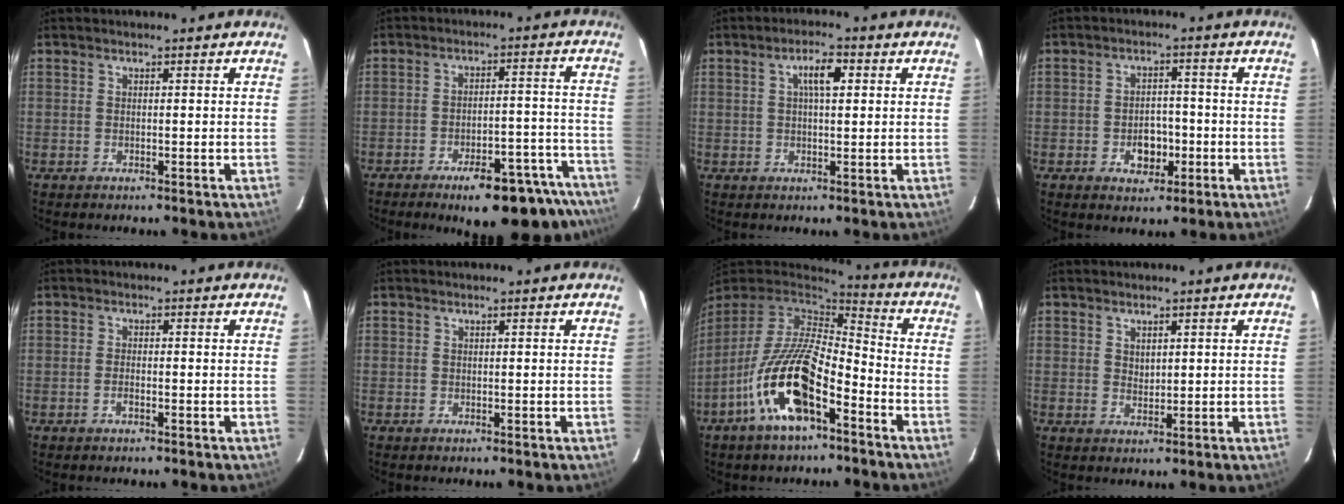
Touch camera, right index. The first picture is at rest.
{"total": 16.9, "force": [-13.5, 4.6, 9.1], "torque": [-0.106, 0.016, -0.164]}
{"total": 4.5, "force": [1.3, 1.5, 4.0], "torque": [-0.069, 0.011, 0.023]}
{"total": 5.6, "force": [-2.0, 4.0, 3.4], "torque": [-0.064, 0.006, -0.022]}
{"total": 1.5, "force": [-0.9, 0.6, 1.1], "torque": [-0.024, 0.001, -0.016]}
{"total": 0.0}
{"total": 17.7, "force": [-9.0, 6.6, 13.8], "torque": [-0.278, -0.023, -0.173]}
{"total": 2.0, "force": [1.1, 1.4, 0.9], "torque": [-0.010, 0.001, 0.021]}